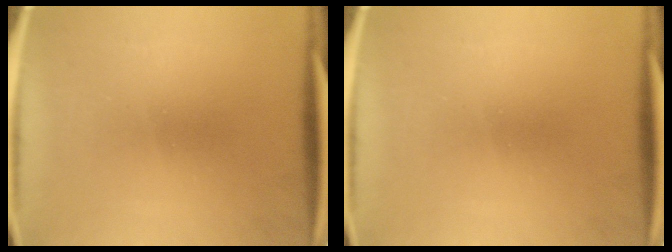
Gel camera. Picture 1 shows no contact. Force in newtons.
{"total": 0.0}